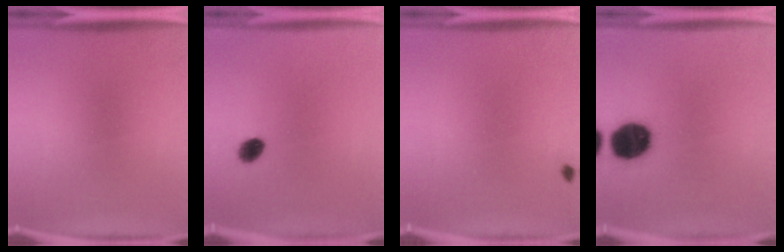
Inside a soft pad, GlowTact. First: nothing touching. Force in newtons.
{"total": 3.6}
{"total": 0.7}
{"total": 13.3}